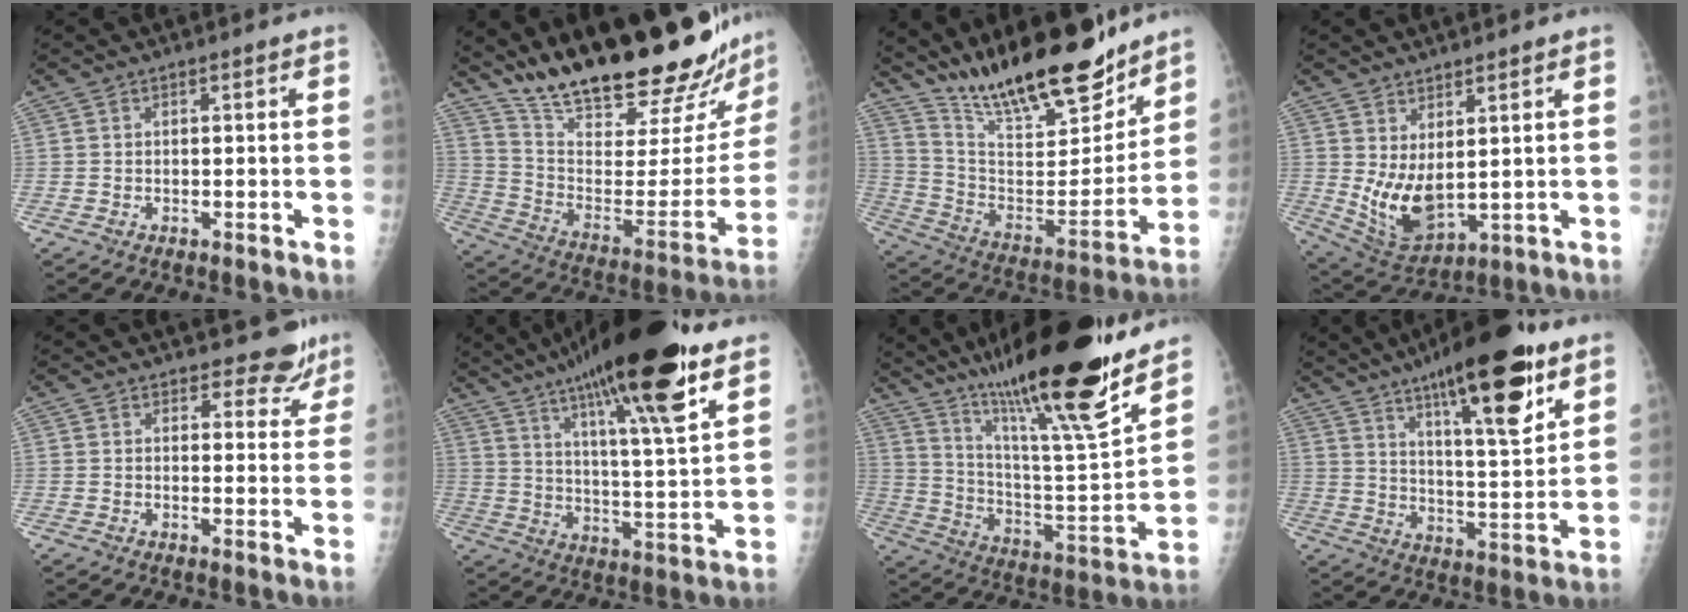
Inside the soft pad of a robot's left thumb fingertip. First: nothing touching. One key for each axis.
{"total": 32.1, "fx": 26.1, "fy": 6.5, "fz": 17.5, "tx": -0.252, "ty": -0.140, "tz": 0.391}
{"total": 24.6, "fx": 19.7, "fy": 6.9, "fz": 13.1, "tx": -0.181, "ty": -0.096, "tz": 0.335}
{"total": 9.5, "fx": 1.9, "fy": 4.7, "fz": 8.0, "tx": -0.136, "ty": -0.030, "tz": 0.057}
{"total": 5.6, "fx": 4.8, "fy": 2.7, "fz": 0.8, "tx": 0.021, "ty": -0.034, "tz": 0.049}
{"total": 24.7, "fx": 15.6, "fy": 4.5, "fz": 18.6, "tx": -0.294, "ty": -0.046, "tz": 0.248}
{"total": 29.0, "fx": 21.1, "fy": 4.1, "fz": 19.5, "tx": -0.296, "ty": -0.081, "tz": 0.347}
{"total": 21.0, "fx": 12.1, "fy": 5.4, "fz": 16.3, "tx": -0.225, "ty": -0.054, "tz": 0.191}